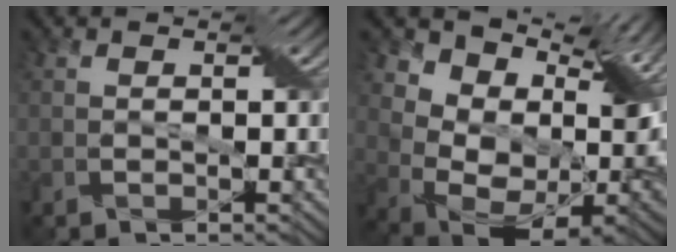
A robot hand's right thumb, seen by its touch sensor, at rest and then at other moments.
{"total": 13.9, "force": [8.6, 7.4, 8.1], "torque": [-0.155, 0.011, 0.155]}